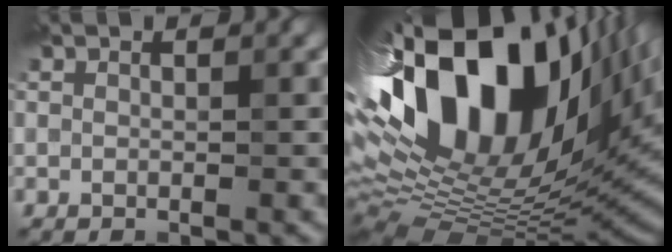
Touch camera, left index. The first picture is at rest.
{"total": 20.4, "force": [5.2, 11.2, 16.2], "torque": [-0.302, 0.001, 0.095]}